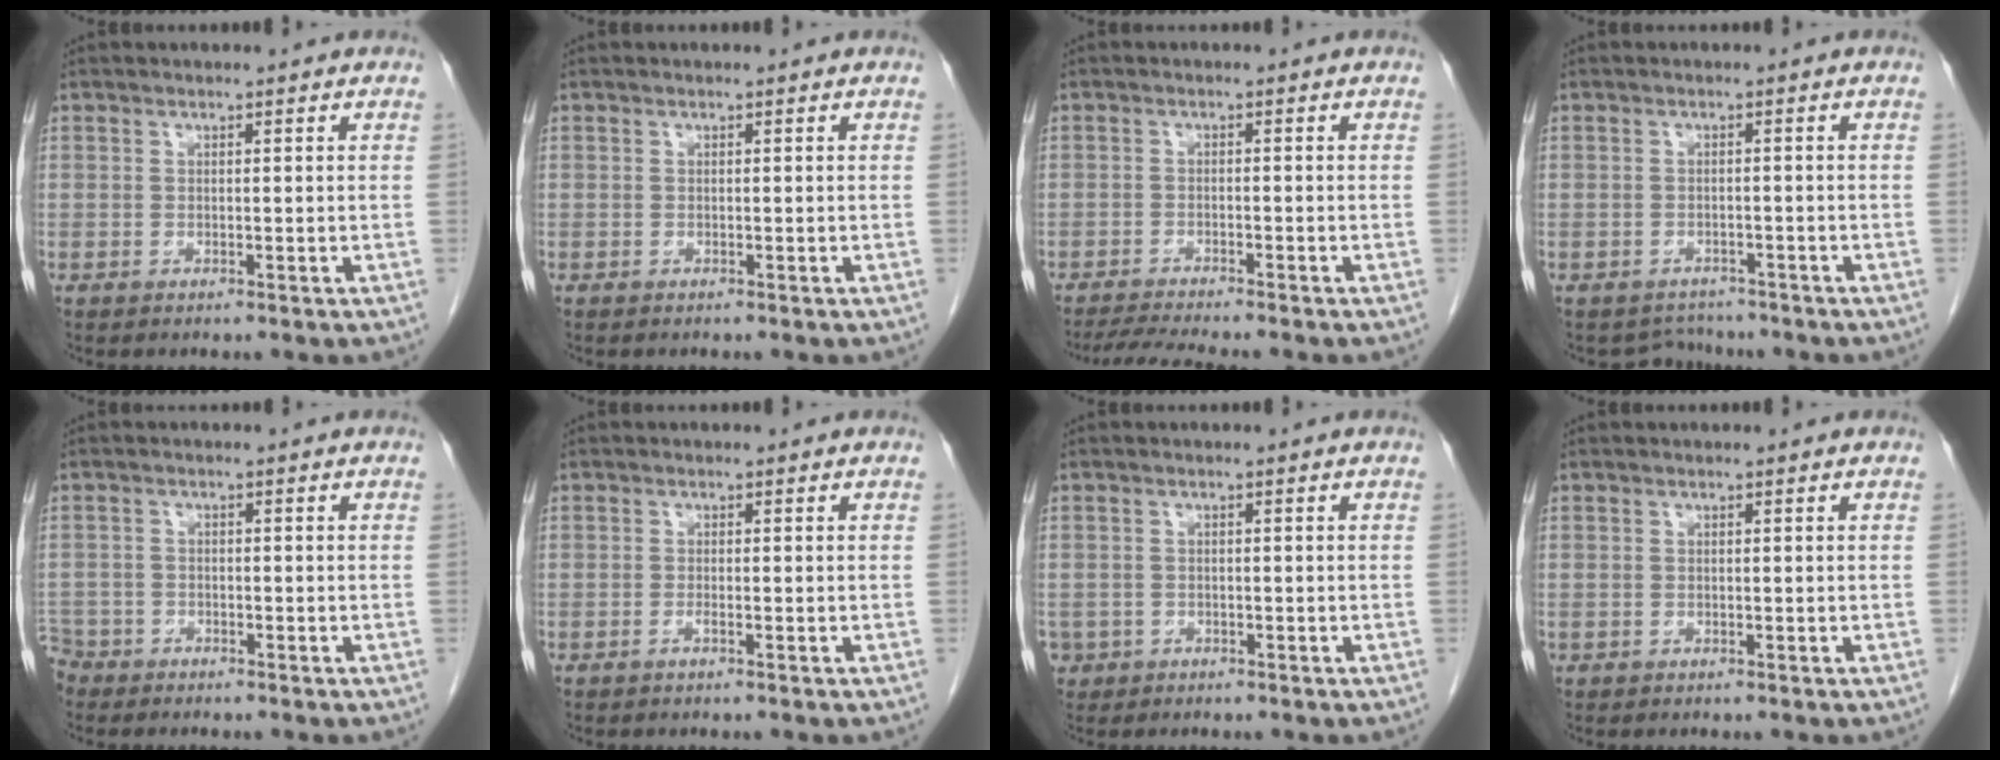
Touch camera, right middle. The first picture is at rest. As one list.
[{"total": 0.0}, {"total": 5.8, "force": [-5.3, -0.6, 2.5], "torque": [-0.043, -0.018, -0.086]}, {"total": 3.0, "force": [-2.8, 1.1, -0.6], "torque": [0.001, 0.001, -0.041]}, {"total": 3.7, "force": [-3.2, 1.8, -0.3], "torque": [0.004, -0.001, -0.066]}, {"total": 0.6, "force": [-0.4, 0.0, 0.5], "torque": [-0.012, 0.000, -0.009]}, {"total": 2.7, "force": [-1.4, 2.4, 0.1], "torque": [-0.003, 0.005, -0.023]}, {"total": 0.0}]